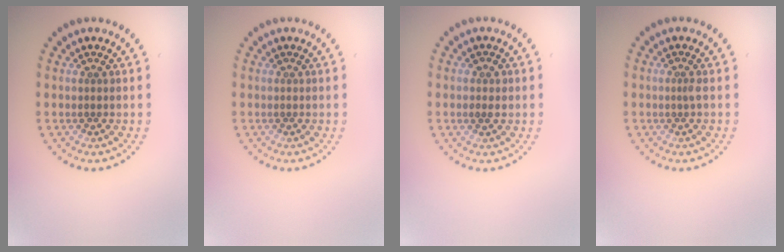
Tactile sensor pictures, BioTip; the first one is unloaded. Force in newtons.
{"total": 0.0}
{"total": 1.2, "press": 1.2, "slide": 0.2}
{"total": 0.5, "press": 0.4, "slide": 0.4}